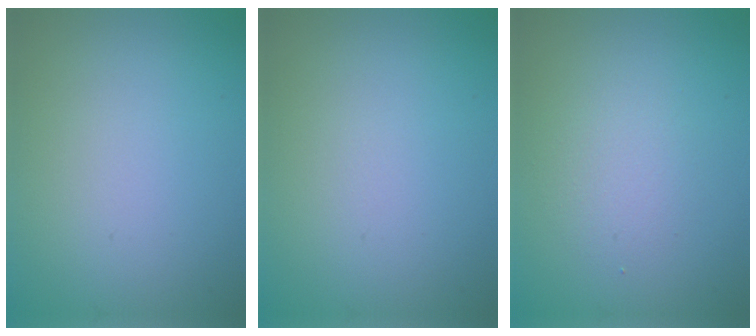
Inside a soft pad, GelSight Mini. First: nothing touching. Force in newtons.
{"total": 0.0}
{"total": 1.9, "press": 1.9, "slide": 0.1}